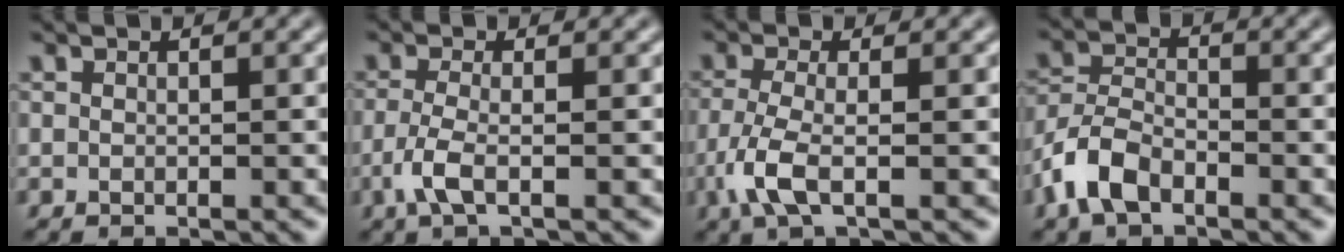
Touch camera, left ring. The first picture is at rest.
{"total": 2.6, "force": [-1.1, 0.7, 2.3], "torque": [-0.054, -0.002, -0.029]}
{"total": 3.6, "force": [-1.4, 1.1, 3.1], "torque": [-0.076, -0.003, -0.034]}
{"total": 4.5, "force": [-2.7, 2.3, 2.7], "torque": [-0.054, 0.002, -0.065]}